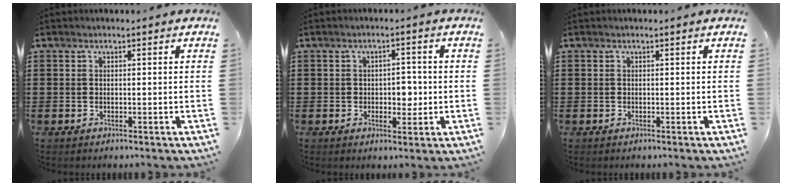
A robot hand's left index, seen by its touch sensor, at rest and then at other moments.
{"total": 3.5, "force": [-0.3, 2.2, 2.7], "torque": [-0.039, 0.000, -0.012]}
{"total": 0.0}